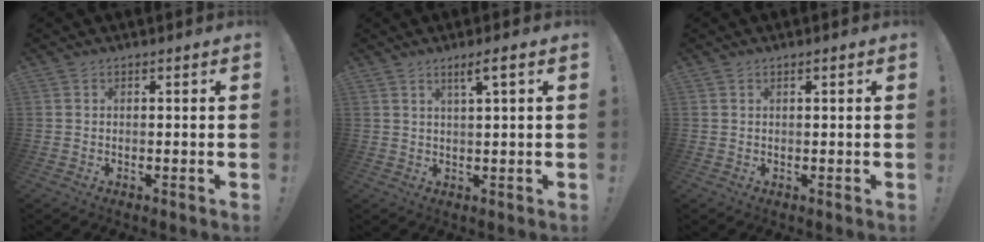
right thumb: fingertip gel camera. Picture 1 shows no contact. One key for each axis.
{"total": 3.9, "fx": 2.0, "fy": -0.1, "fz": 3.3, "tx": -0.055, "ty": -0.004, "tz": 0.027}
{"total": 0.8, "fx": 0.4, "fy": -0.1, "fz": 0.7, "tx": -0.009, "ty": -0.001, "tz": 0.006}